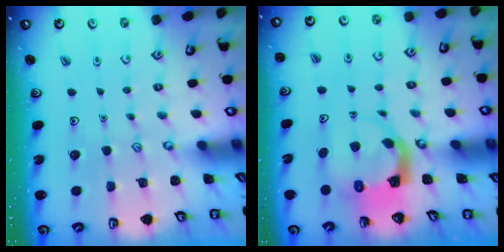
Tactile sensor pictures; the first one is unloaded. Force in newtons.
{"total": 3.6, "press": 3.6, "slide": 0.6}